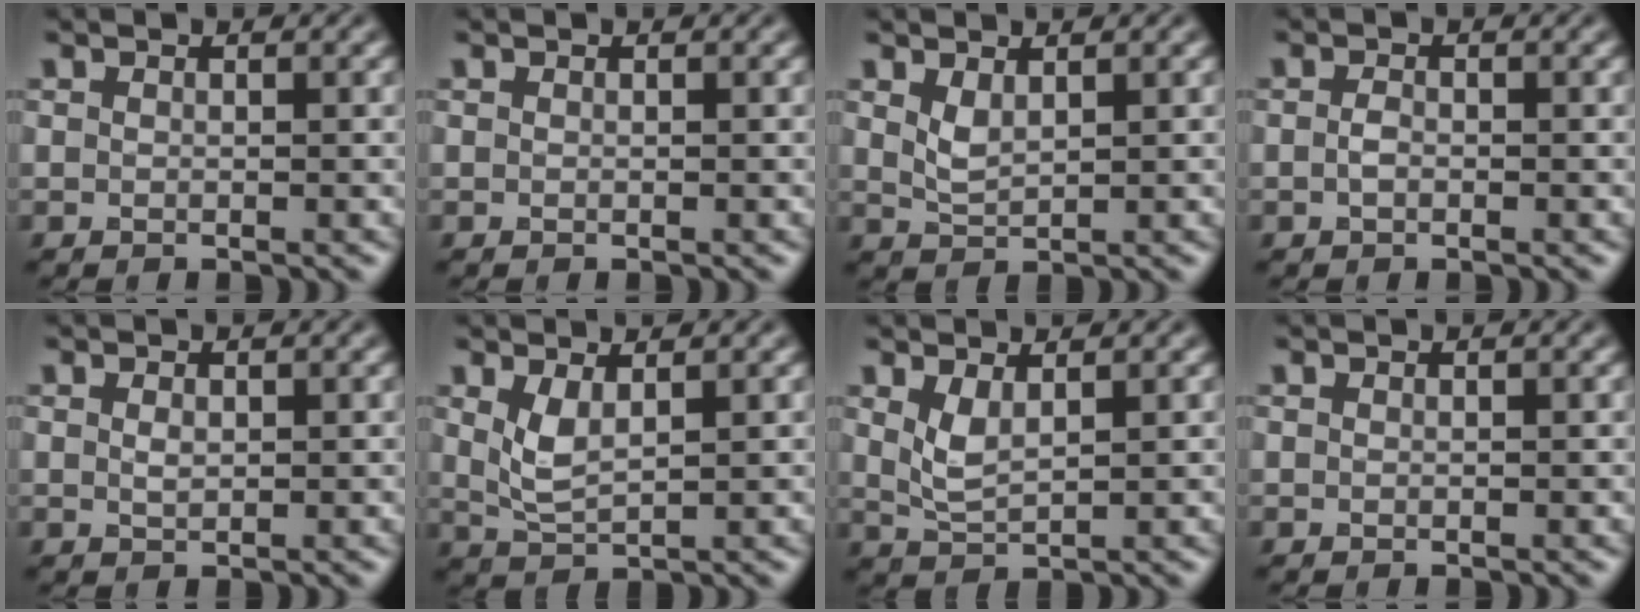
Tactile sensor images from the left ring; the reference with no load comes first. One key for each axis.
{"total": 0.0}
{"total": 1.6, "fx": 0.9, "fy": 0.6, "fz": 1.1, "tx": -0.028, "ty": -0.003, "tz": 0.024}
{"total": 1.0, "fx": -0.3, "fy": 0.6, "fz": 0.8, "tx": -0.019, "ty": 0.001, "tz": -0.007}
{"total": 0.8, "fx": 0.2, "fy": 0.5, "fz": 0.7, "tx": -0.015, "ty": -0.001, "tz": 0.004}
{"total": 2.4, "fx": 1.1, "fy": 0.8, "fz": 2.0, "tx": -0.050, "ty": -0.006, "tz": 0.027}
{"total": 2.1, "fx": 1.1, "fy": 0.7, "fz": 1.7, "tx": -0.043, "ty": -0.006, "tz": 0.027}
{"total": 0.0}